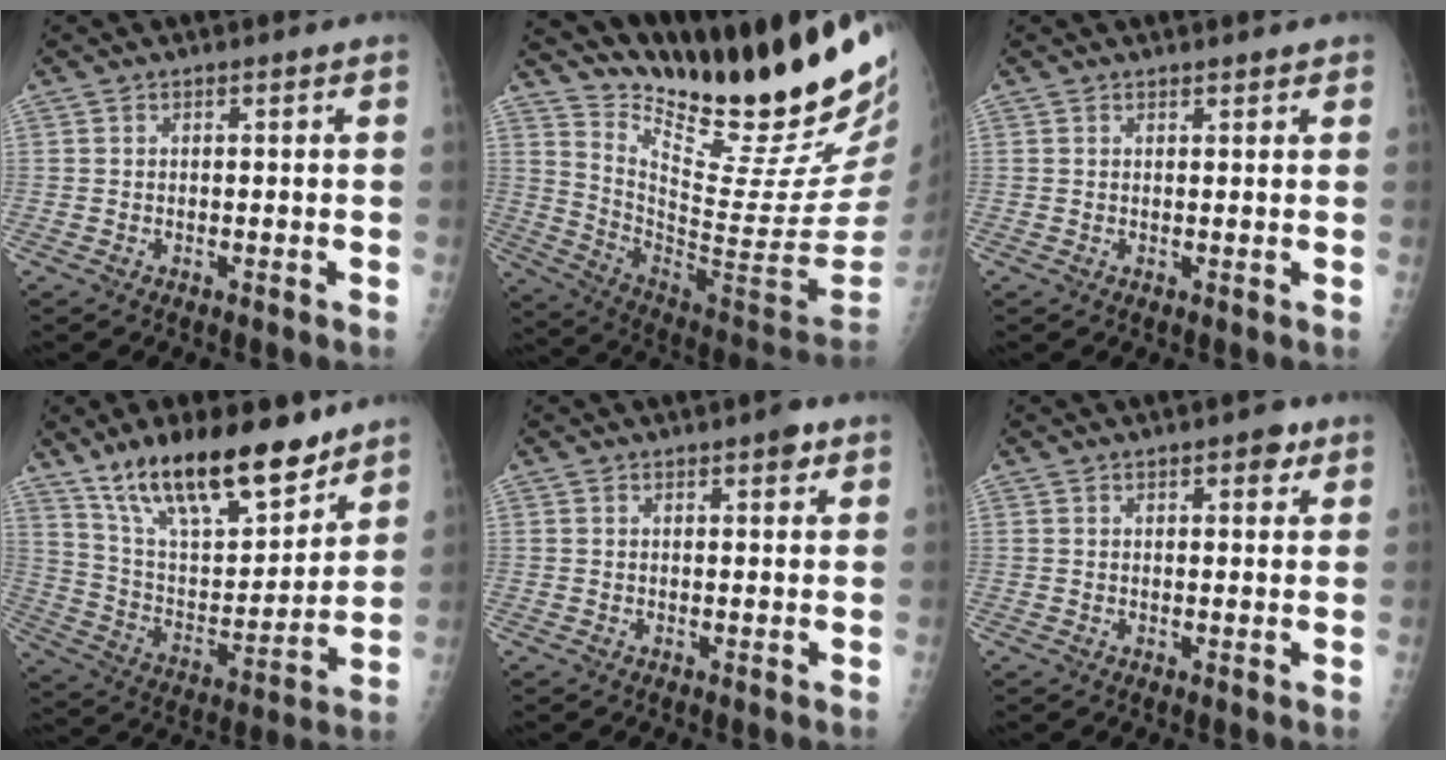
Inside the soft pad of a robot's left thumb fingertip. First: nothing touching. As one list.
[{"total": 29.1, "force": [22.8, 4.5, 17.5], "torque": [-0.240, -0.156, 0.349]}, {"total": 1.3, "force": [1.1, 0.5, 0.4], "torque": [0.003, -0.002, 0.012]}, {"total": 22.0, "force": [15.7, 7.9, 13.3], "torque": [-0.181, -0.070, 0.277]}, {"total": 2.4, "force": [1.5, 0.9, 1.7], "torque": [-0.015, -0.005, 0.018]}, {"total": 3.3, "force": [2.0, 1.4, 2.3], "torque": [-0.016, -0.006, 0.023]}]